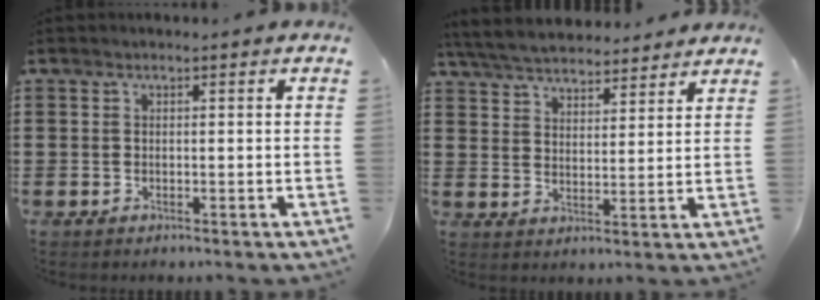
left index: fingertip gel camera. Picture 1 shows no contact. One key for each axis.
{"total": 5.6, "fx": 5.4, "fy": 1.1, "fz": 1.1, "tx": -0.044, "ty": -0.018, "tz": 0.098}